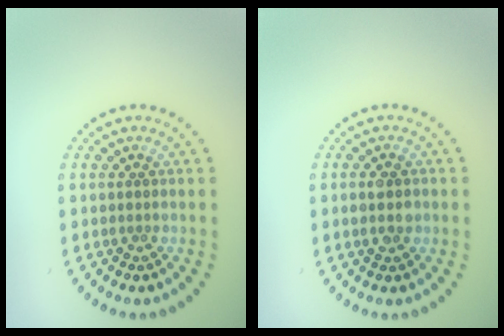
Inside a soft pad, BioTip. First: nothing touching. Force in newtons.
{"total": 2.4, "press": 2.4, "slide": 0.1}